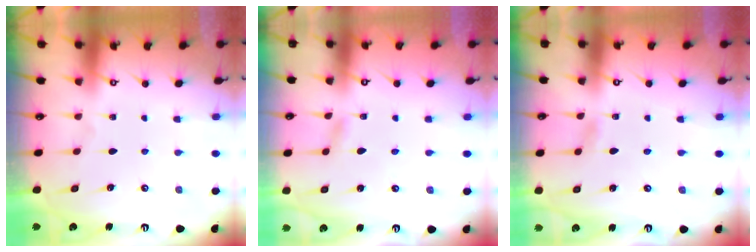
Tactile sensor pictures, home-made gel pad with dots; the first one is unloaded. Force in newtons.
{"total": 1.3, "press": 1.3, "slide": 0.1}
{"total": 2.1, "press": 2.1, "slide": 0.3}